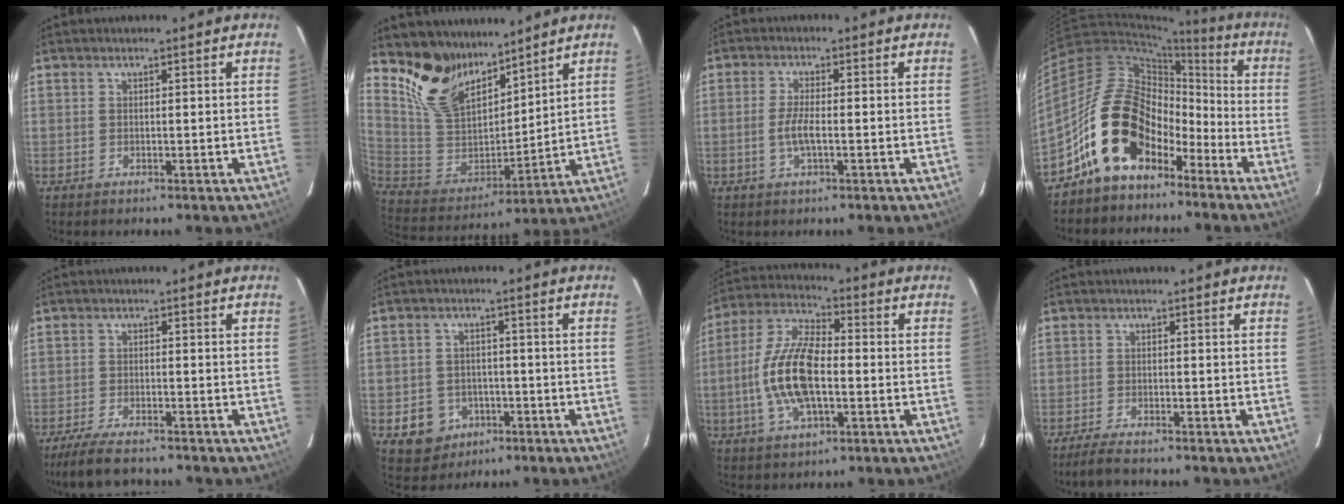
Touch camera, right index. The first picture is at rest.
{"total": 15.3, "force": [12.0, 7.4, 6.0], "torque": [-0.142, 0.000, 0.247]}
{"total": 3.9, "force": [-1.1, 0.8, 3.7], "torque": [-0.075, -0.002, -0.021]}
{"total": 16.4, "force": [-9.2, 10.7, 8.3], "torque": [-0.153, 0.029, -0.151]}
{"total": 8.5, "force": [-7.2, 1.8, 4.0], "torque": [-0.102, -0.023, -0.126]}
{"total": 8.0, "force": [-3.5, 6.9, 2.0], "torque": [-0.059, 0.019, -0.039]}
{"total": 14.3, "force": [-2.4, 6.0, 12.8], "torque": [-0.269, 0.005, -0.051]}
{"total": 4.5, "force": [-4.0, 0.6, 2.0], "torque": [-0.058, -0.013, -0.075]}